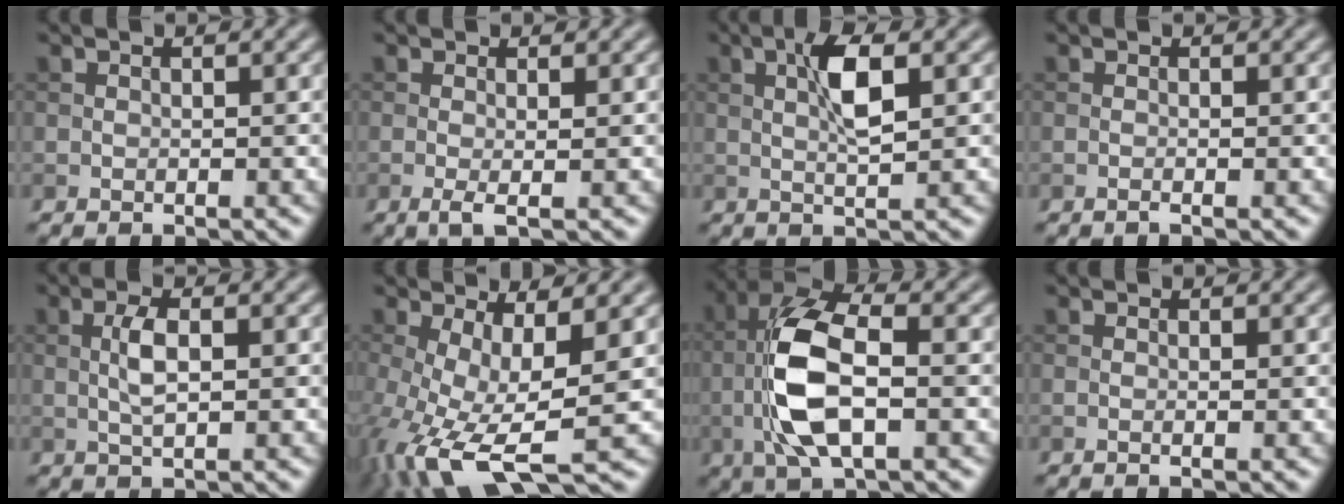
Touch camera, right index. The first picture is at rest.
{"total": 1.7, "force": [-0.3, 0.3, 1.7], "torque": [-0.032, -0.004, -0.006]}
{"total": 4.1, "force": [0.9, 0.9, 3.9], "torque": [-0.075, 0.005, 0.015]}
{"total": 0.8, "force": [-0.3, 0.2, 0.8], "torque": [-0.011, -0.006, -0.008]}
{"total": 2.7, "force": [0.2, 0.8, 2.5], "torque": [-0.056, 0.004, 0.004]}
{"total": 9.9, "force": [-2.4, 3.6, 8.8], "torque": [-0.185, -0.020, -0.036]}
{"total": 8.8, "force": [-1.2, 3.8, 7.8], "torque": [-0.171, 0.012, -0.026]}
{"total": 0.9, "force": [-0.1, 0.2, 0.8], "torque": [-0.011, -0.003, -0.005]}